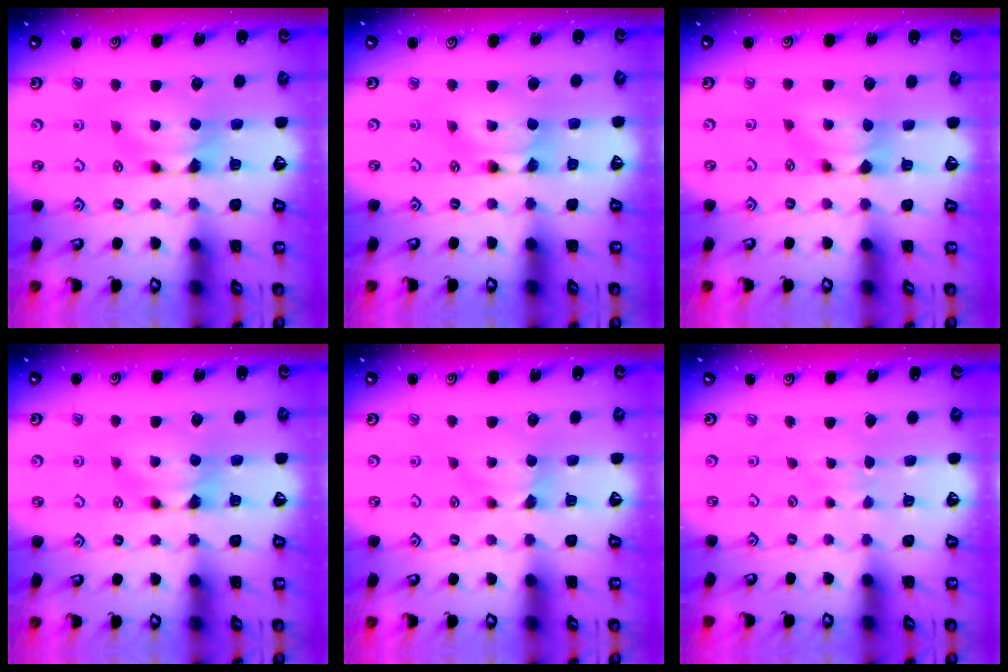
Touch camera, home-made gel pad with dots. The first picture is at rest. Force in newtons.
{"total": 1.8, "press": 1.8, "slide": 0.1}
{"total": 0.8, "press": 0.3, "slide": 0.7}
{"total": 0.0}
{"total": 1.8, "press": 1.7, "slide": 0.5}
{"total": 3.7, "press": 3.7, "slide": 0.4}